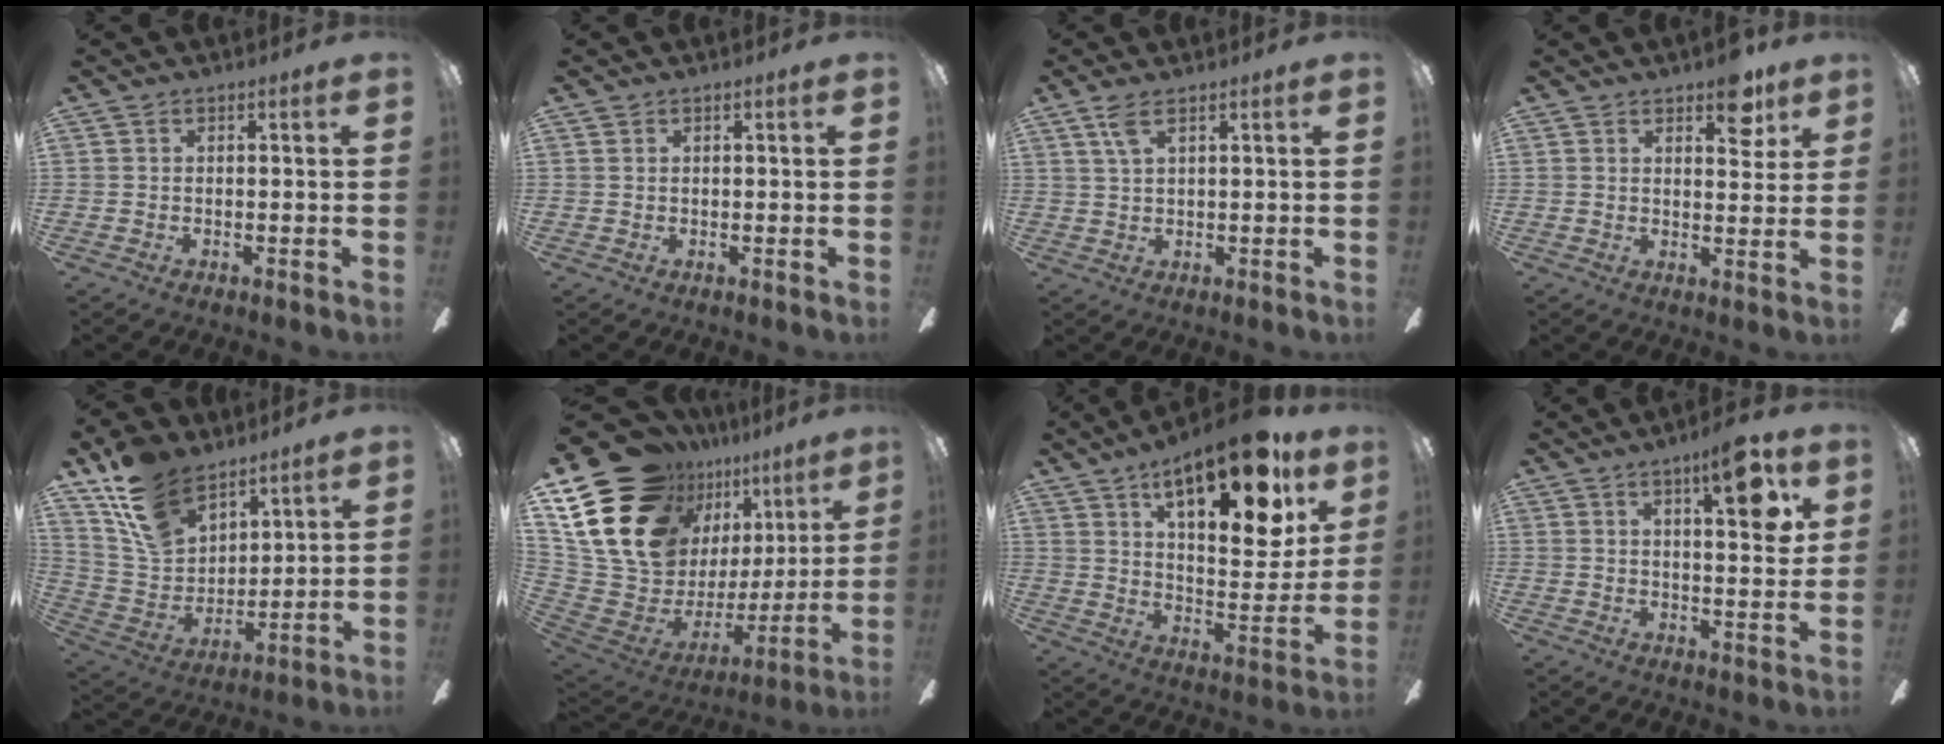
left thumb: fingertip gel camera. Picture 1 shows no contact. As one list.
[{"total": 0.7, "force": [0.5, 0.4, 0.1], "torque": [-0.001, 0.003, 0.009]}, {"total": 4.4, "force": [2.6, 1.6, 3.2], "torque": [-0.072, 0.003, 0.046]}, {"total": 7.6, "force": [5.2, 3.7, 4.2], "torque": [-0.037, -0.023, 0.085]}, {"total": 16.0, "force": [11.4, 9.4, 6.3], "torque": [-0.147, -0.053, 0.225]}, {"total": 23.4, "force": [14.6, 13.9, 11.9], "torque": [-0.239, -0.113, 0.296]}, {"total": 22.5, "force": [13.6, 8.5, 15.8], "torque": [-0.224, -0.074, 0.219]}, {"total": 11.7, "force": [6.0, 3.6, 9.4], "torque": [-0.123, -0.027, 0.092]}]